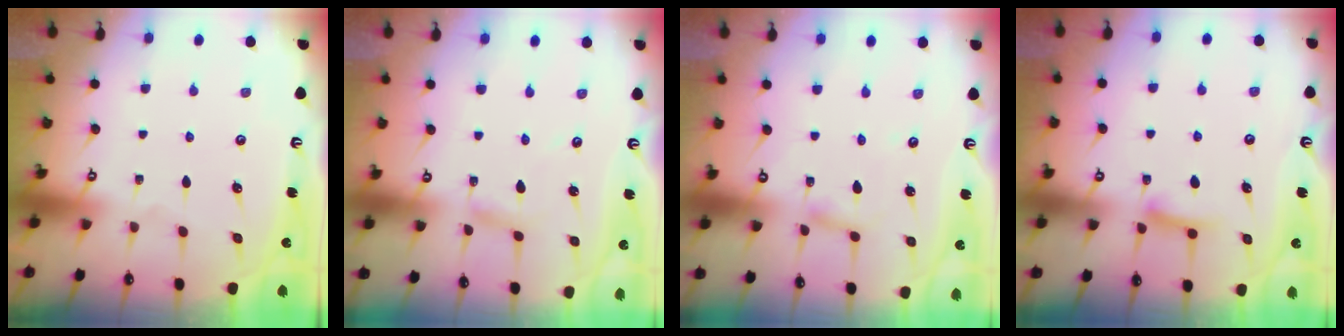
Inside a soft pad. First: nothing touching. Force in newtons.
{"total": 3.4, "press": 3.4, "slide": 0.3}
{"total": 2.7, "press": 2.6, "slide": 0.3}
{"total": 8.2, "press": 8.2, "slide": 0.5}